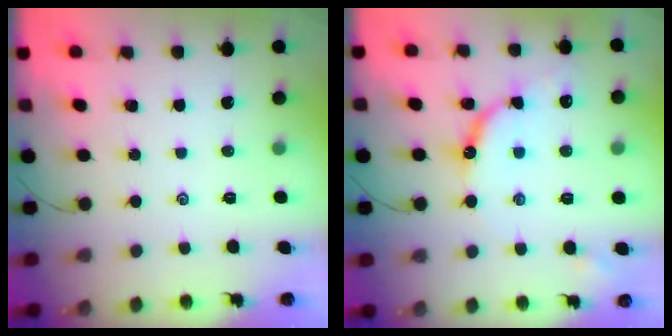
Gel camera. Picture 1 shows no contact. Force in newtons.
{"total": 9.6, "press": 9.6, "slide": 0.8}